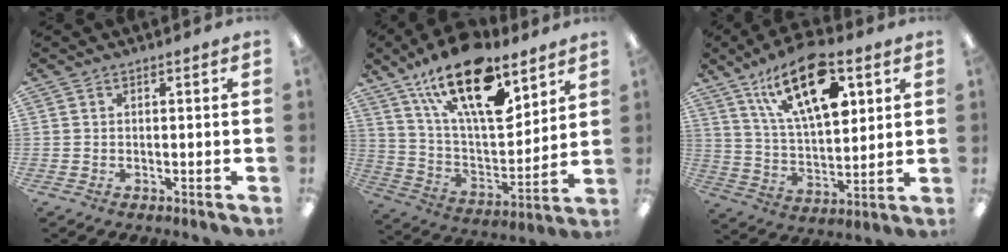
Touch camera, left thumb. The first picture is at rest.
{"total": 22.7, "force": [14.6, 9.3, 14.8], "torque": [-0.257, -0.084, 0.251]}
{"total": 20.6, "force": [10.6, 9.5, 14.9], "torque": [-0.236, -0.037, 0.177]}